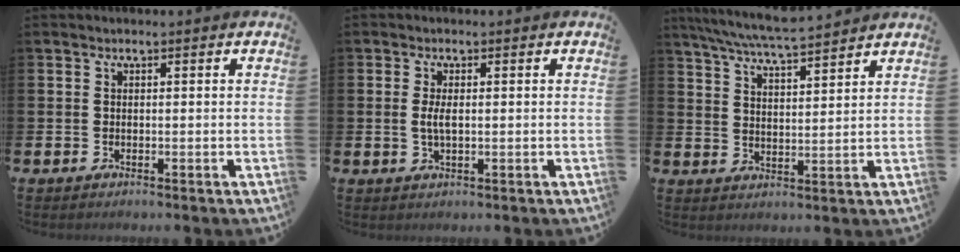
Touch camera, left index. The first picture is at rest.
{"total": 2.5, "force": [0.1, 1.0, 2.3], "torque": [-0.043, 0.002, 0.000]}
{"total": 6.9, "force": [6.6, 0.2, 2.1], "torque": [-0.063, -0.032, 0.118]}